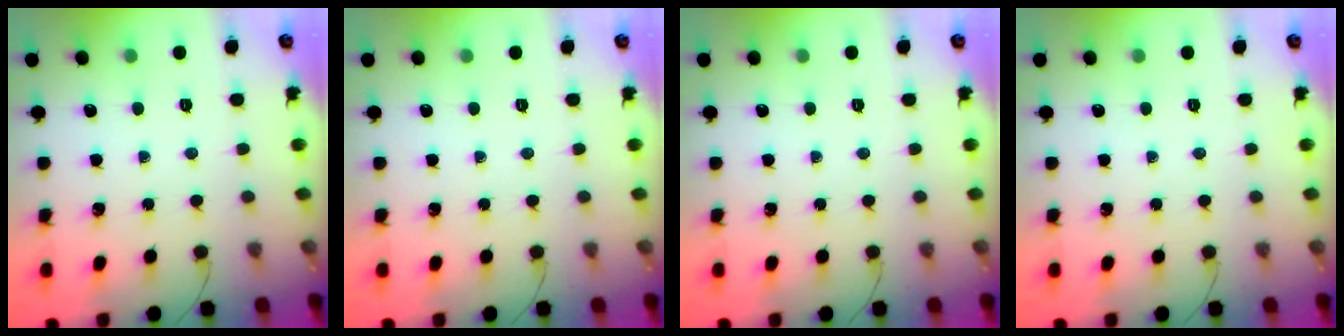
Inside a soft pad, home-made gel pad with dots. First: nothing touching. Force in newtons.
{"total": 0.0}
{"total": 0.0}
{"total": 0.0}